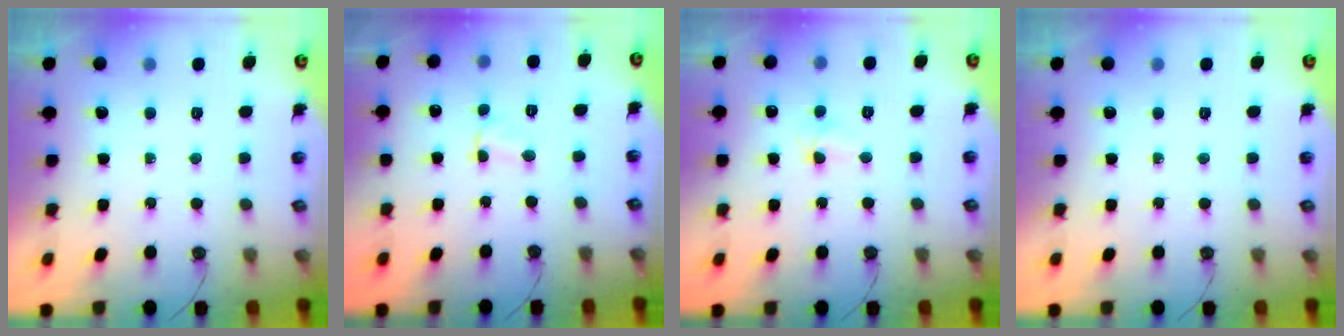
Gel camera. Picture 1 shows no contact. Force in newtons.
{"total": 1.5, "press": 1.5, "slide": 0.1}
{"total": 3.8, "press": 3.7, "slide": 0.8}
{"total": 0.0}